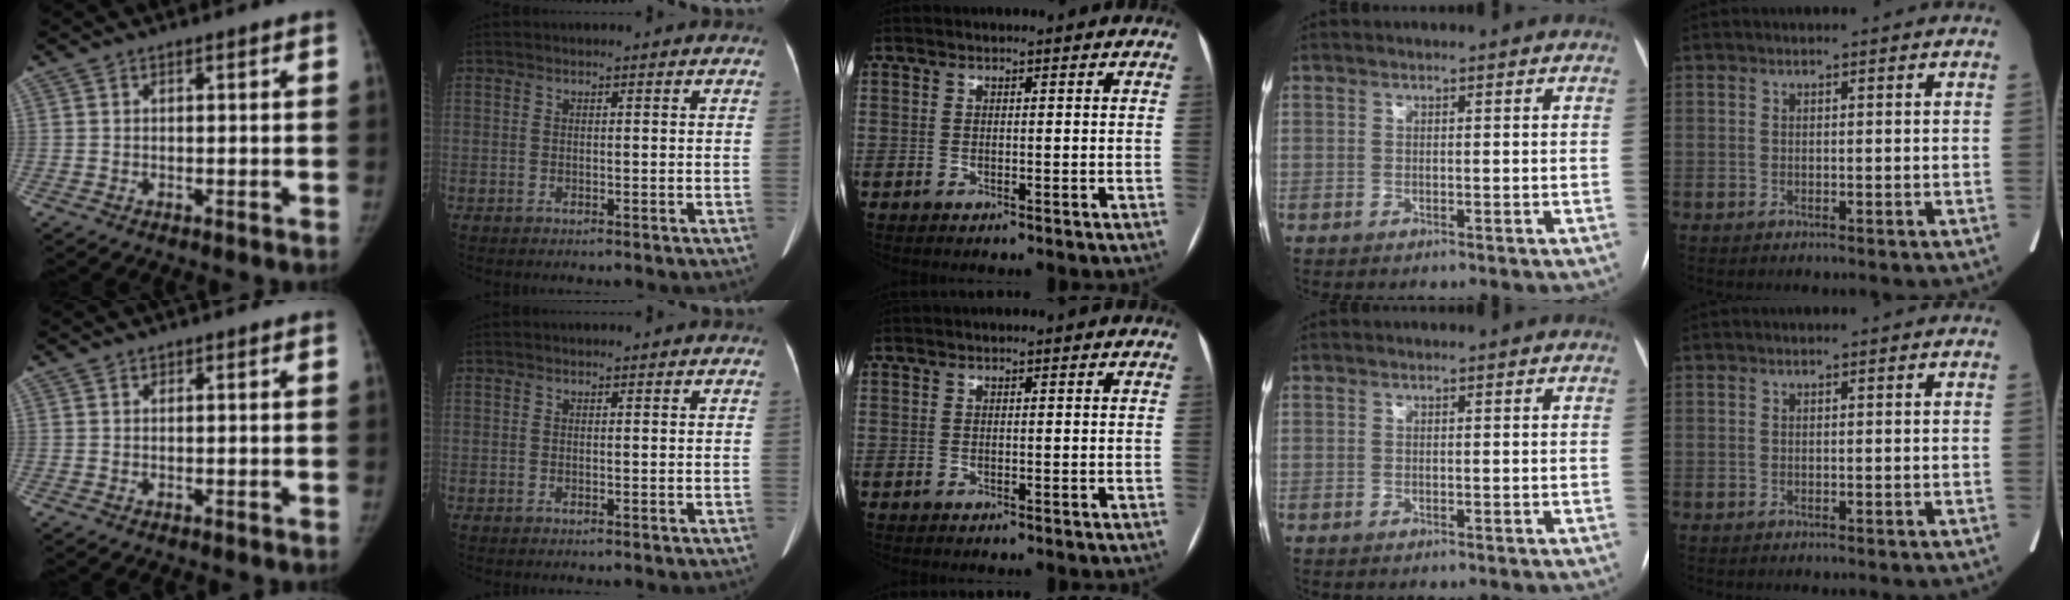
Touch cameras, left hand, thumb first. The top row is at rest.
{"index": {"total": 0.9, "force": [0.8, 0.1, 0.4], "torque": [-0.008, 0.002, 0.010]}}